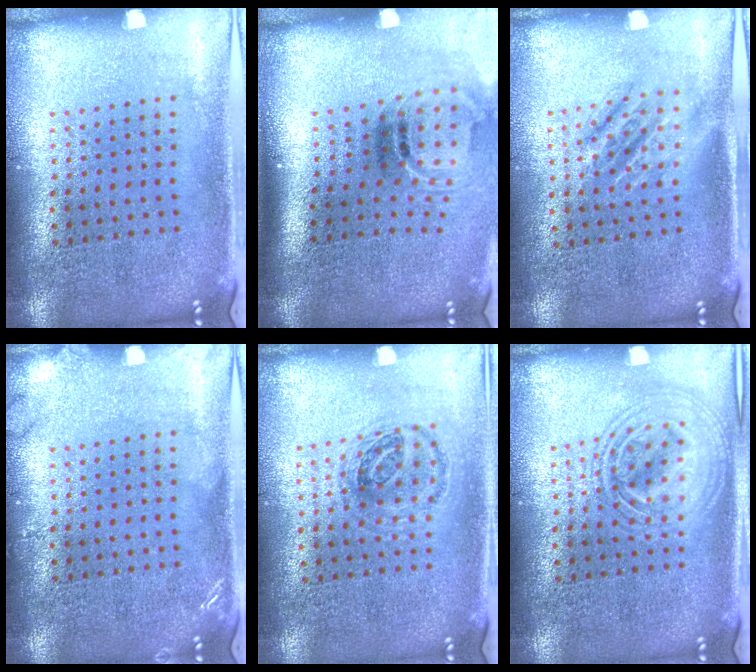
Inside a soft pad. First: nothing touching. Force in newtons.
{"total": 1.8, "press": 1.1, "slide": 1.4}
{"total": 1.4, "press": 1.2, "slide": 0.7}
{"total": 1.3, "press": 1.3, "slide": 0.2}
{"total": 0.9, "press": 0.8, "slide": 0.4}
{"total": 2.9, "press": 2.9, "slide": 0.4}